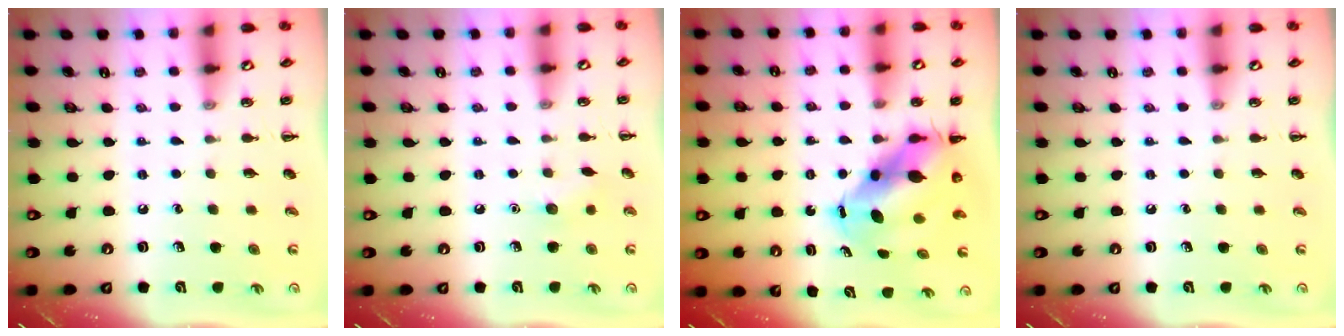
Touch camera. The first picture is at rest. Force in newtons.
{"total": 5.7, "press": 5.6, "slide": 1.1}
{"total": 10.0, "press": 9.6, "slide": 3.1}
{"total": 0.0}